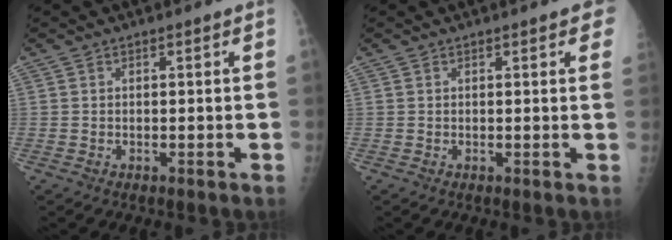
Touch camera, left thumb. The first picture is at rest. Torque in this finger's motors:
{"motor_torque": [0.93, 0.44, 0.91, -0.29, 0.13]}